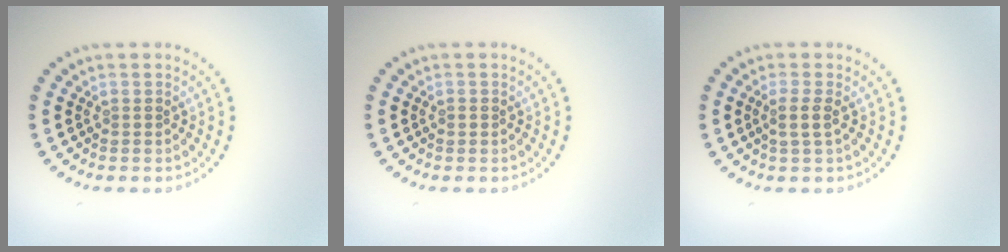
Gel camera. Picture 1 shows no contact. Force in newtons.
{"total": 0.6, "press": 0.6, "slide": 0.1}
{"total": 1.5, "press": 1.3, "slide": 0.8}